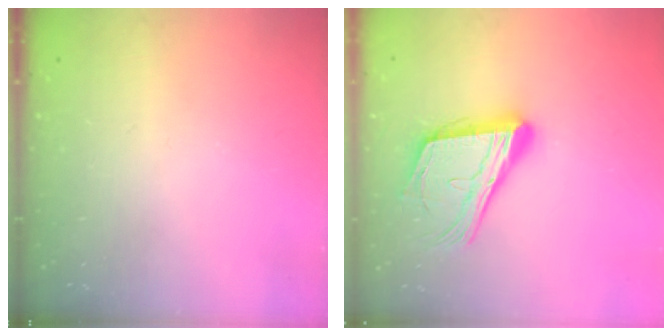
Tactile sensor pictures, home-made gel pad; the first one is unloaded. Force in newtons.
{"total": 18.8, "press": 18.5, "slide": 3.2}